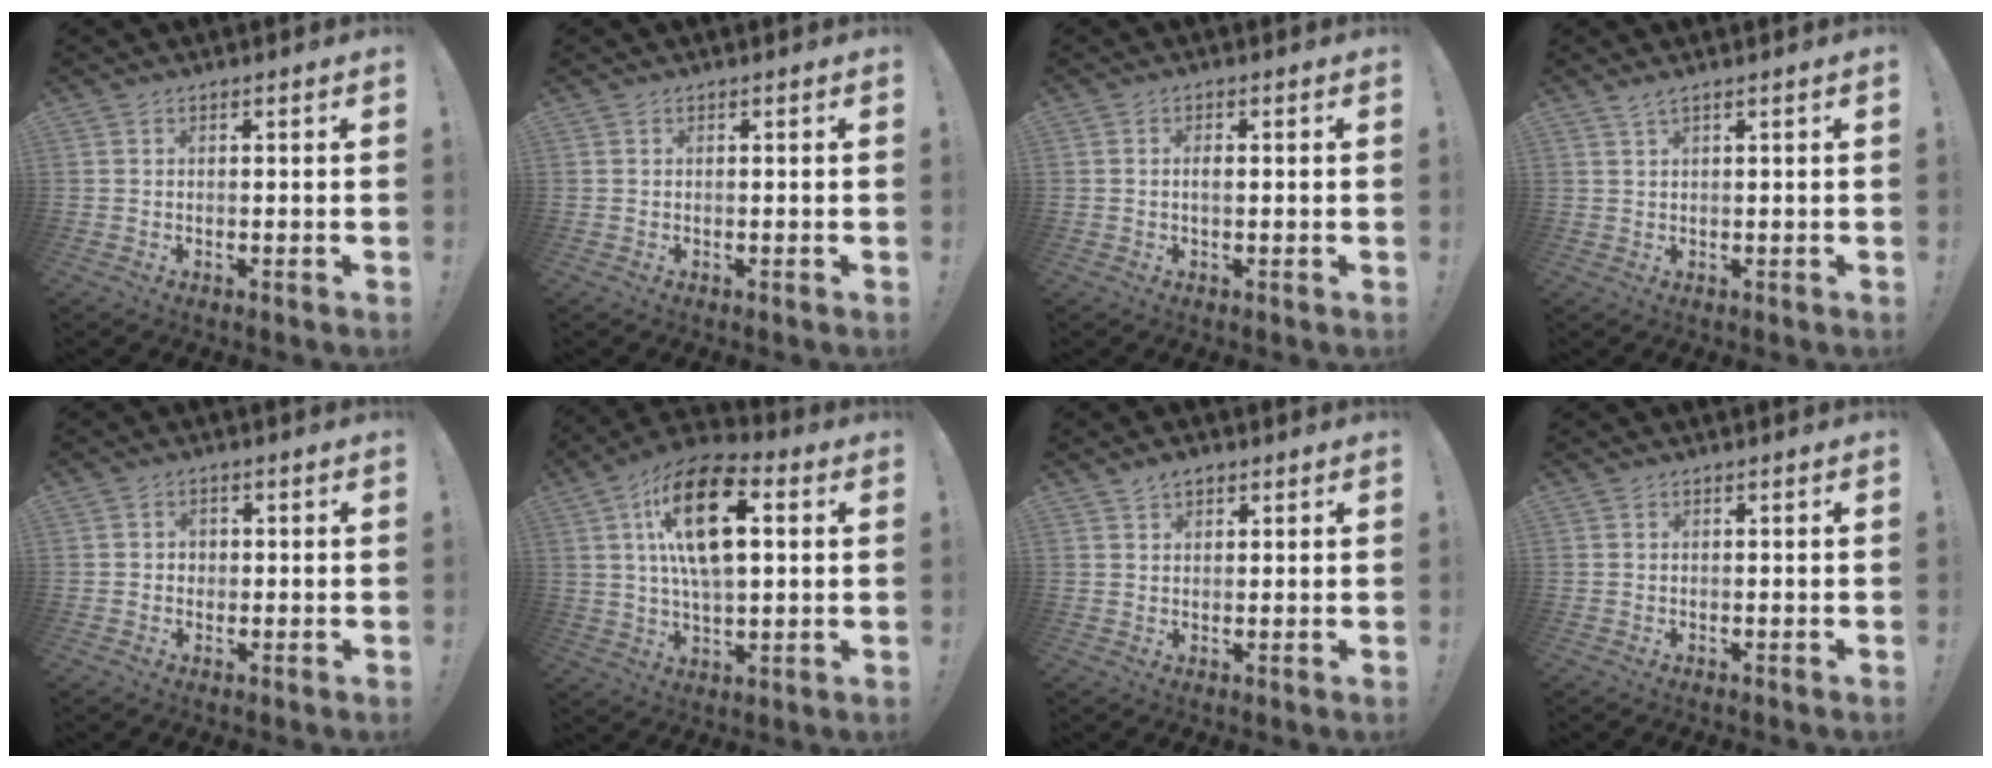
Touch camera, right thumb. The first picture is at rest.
{"total": 0.0}
{"total": 1.4, "force": [-0.1, 0.6, 1.3], "torque": [-0.018, 0.000, -0.004]}
{"total": 1.6, "force": [0.9, -0.2, 1.3], "torque": [-0.030, 0.000, 0.017]}
{"total": 1.9, "force": [-0.1, 1.8, 0.7], "torque": [-0.004, 0.000, -0.003]}
{"total": 18.8, "force": [5.4, 9.1, 15.5], "torque": [-0.259, 0.000, 0.085]}
{"total": 2.8, "force": [1.9, 1.8, 1.2], "torque": [-0.016, -0.005, 0.033]}
{"total": 0.0}